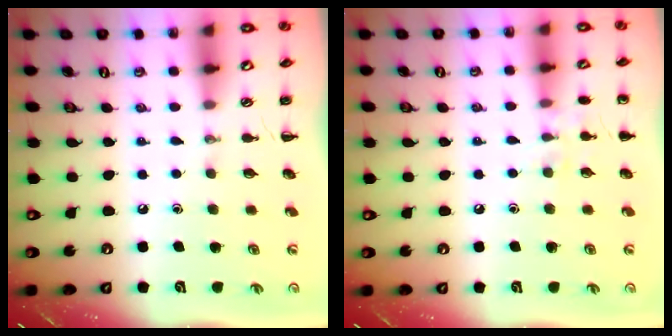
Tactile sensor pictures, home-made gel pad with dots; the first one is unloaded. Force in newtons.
{"total": 6.7, "press": 6.4, "slide": 2.0}